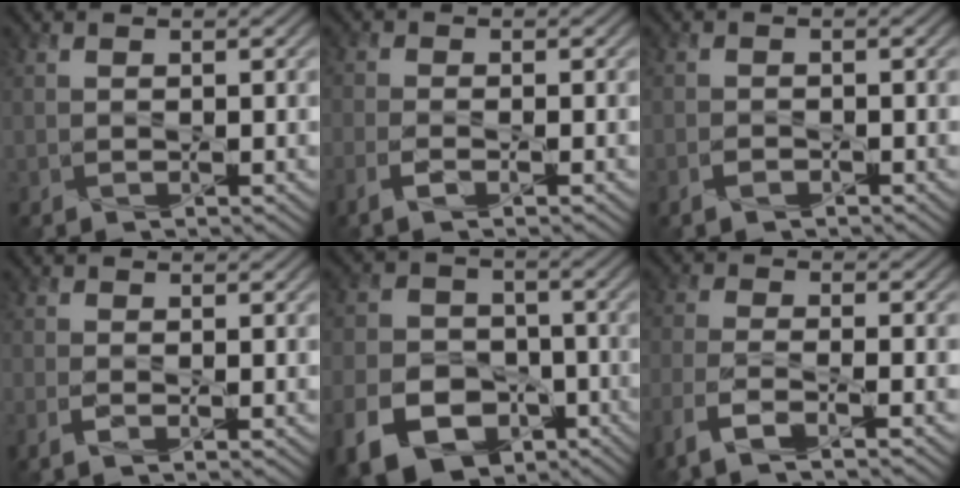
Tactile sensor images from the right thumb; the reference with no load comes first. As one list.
[{"total": 3.1, "force": [-1.8, 0.9, 2.4], "torque": [-0.056, -0.004, -0.043]}, {"total": 1.5, "force": [-1.0, 0.7, 0.8], "torque": [-0.018, -0.002, -0.020]}, {"total": 2.0, "force": [-0.9, 0.6, 1.6], "torque": [-0.040, -0.002, -0.022]}, {"total": 12.2, "force": [-6.4, 8.5, 6.0], "torque": [-0.144, -0.037, -0.119]}, {"total": 6.6, "force": [-4.5, 1.8, 4.5], "torque": [-0.102, -0.010, -0.097]}]